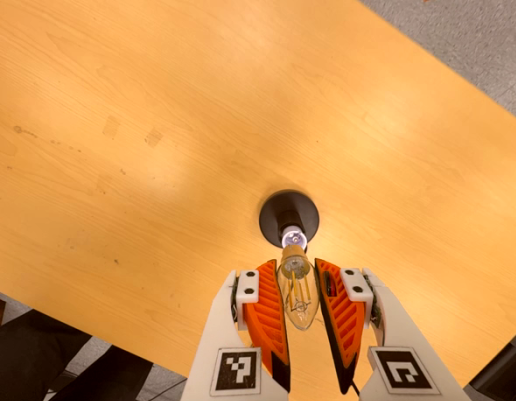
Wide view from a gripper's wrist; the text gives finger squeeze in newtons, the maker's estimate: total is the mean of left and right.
{"total": 14.7, "left": 16.1, "right": 13.4}